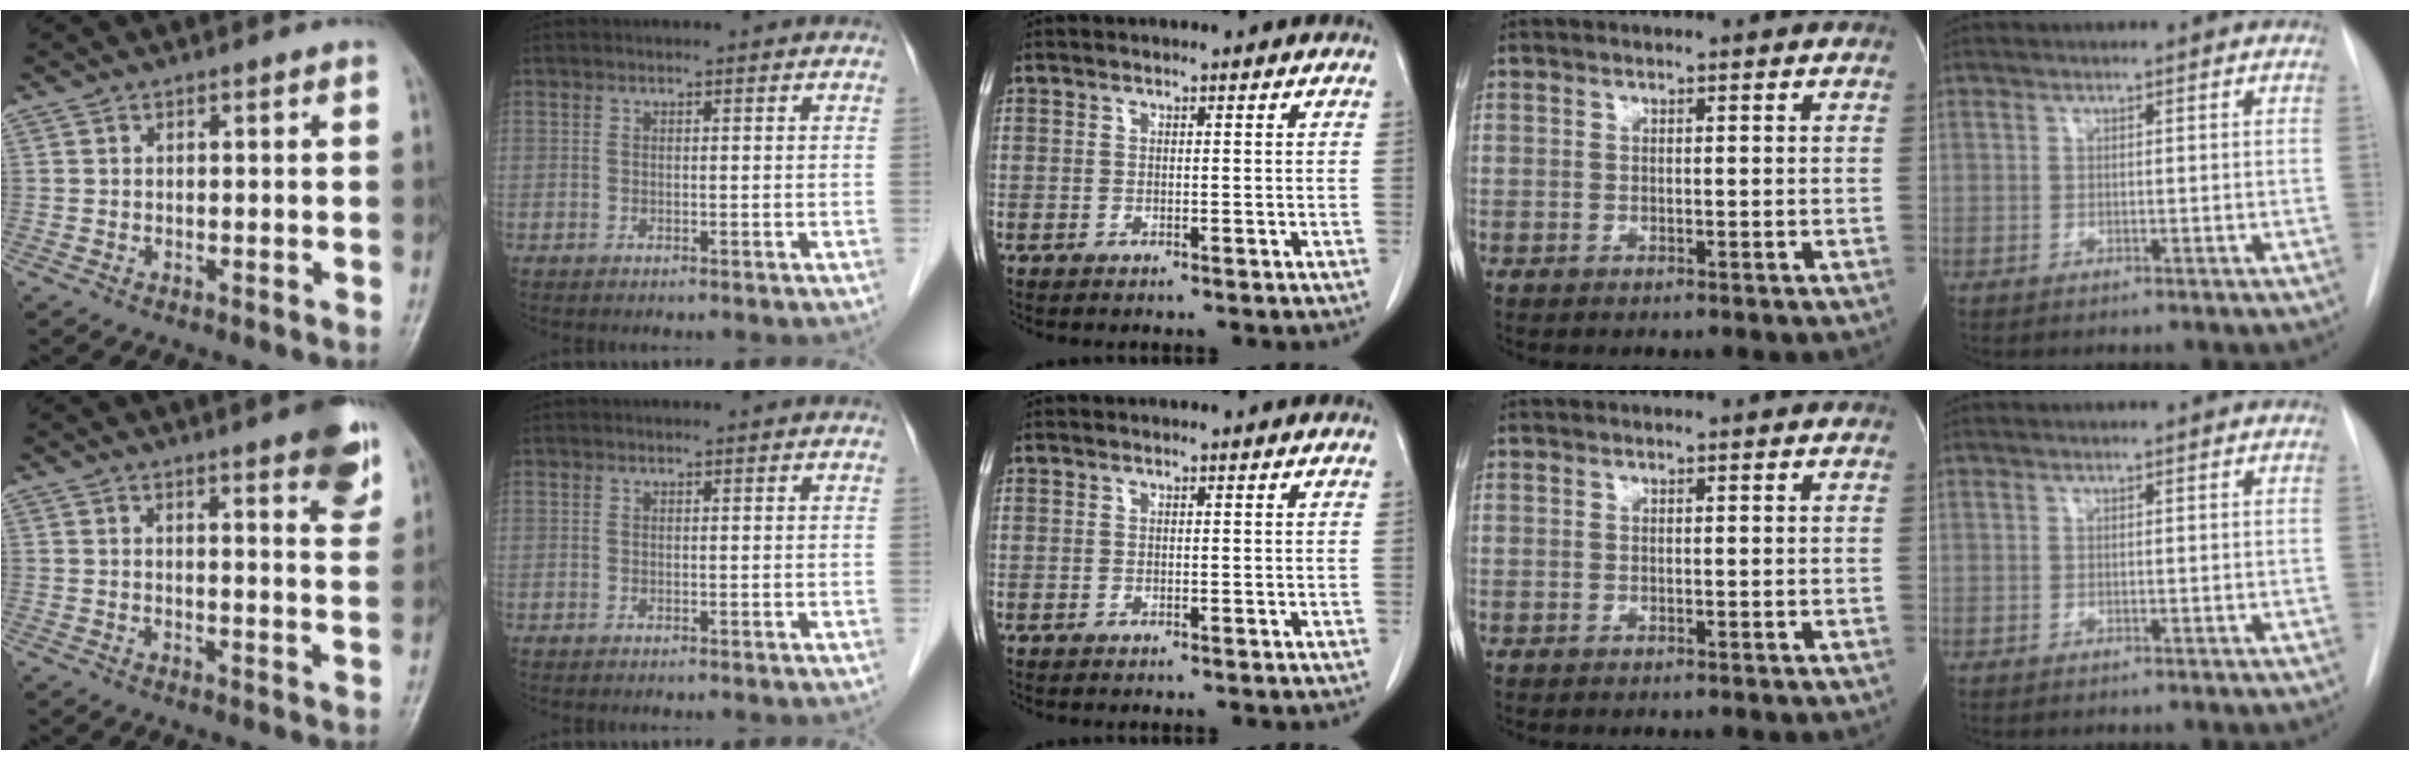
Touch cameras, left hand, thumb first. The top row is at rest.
{"thumb": {"total": 9.1, "force": [5.5, 1.9, 6.9], "torque": [-0.066, -0.025, 0.063]}}